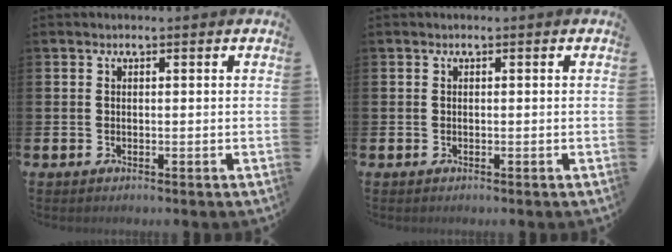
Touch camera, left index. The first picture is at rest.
{"total": 0.0}